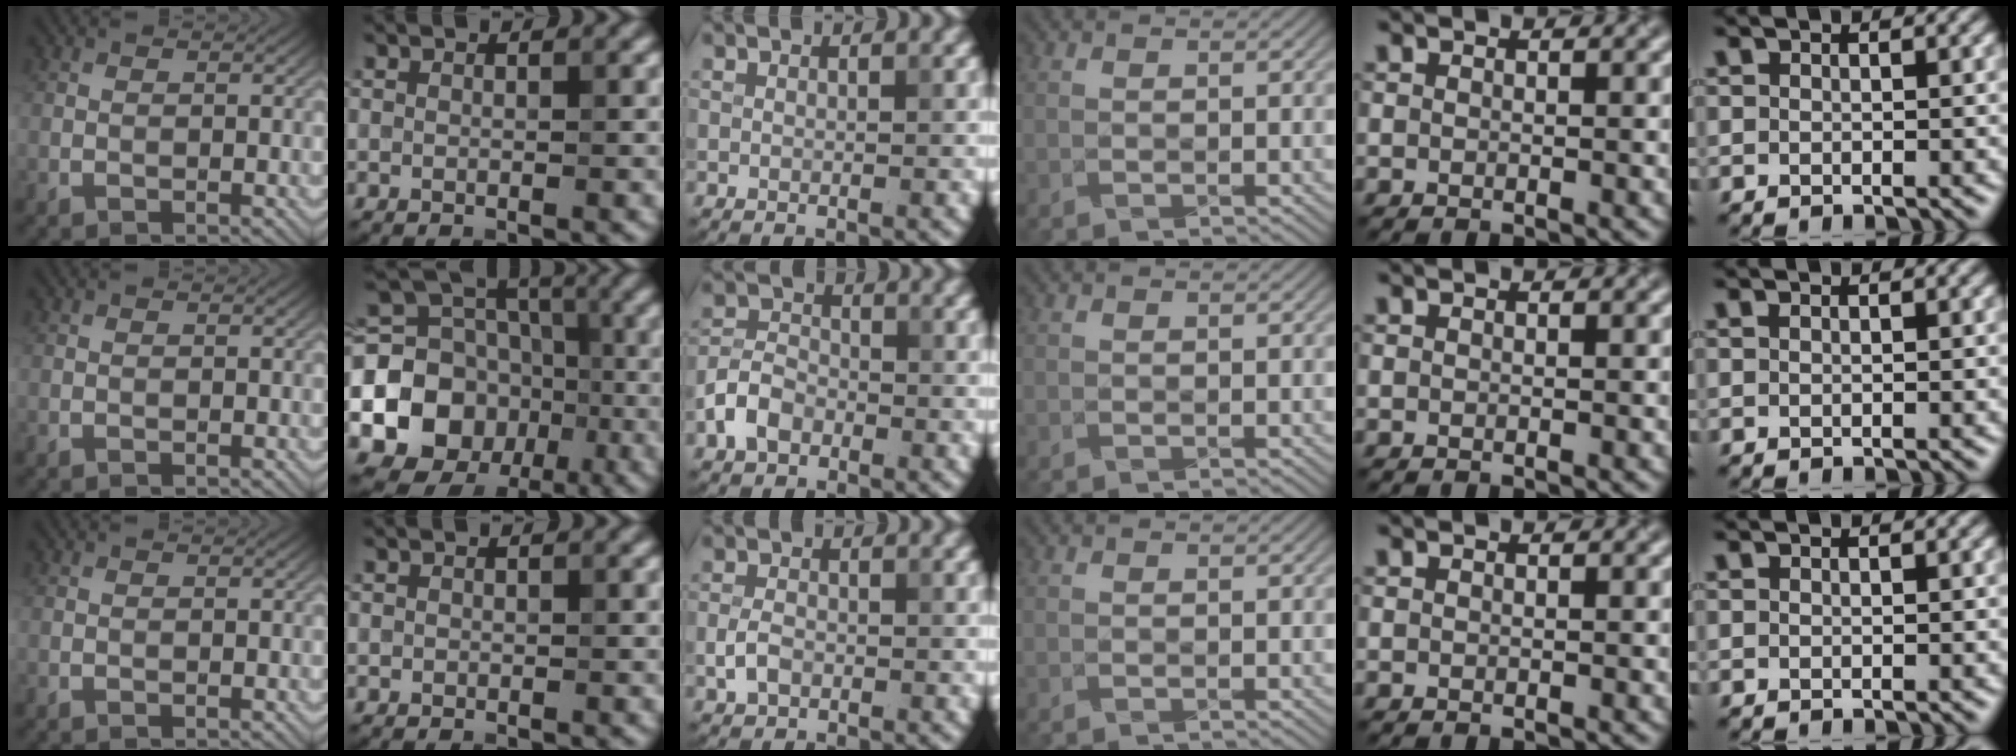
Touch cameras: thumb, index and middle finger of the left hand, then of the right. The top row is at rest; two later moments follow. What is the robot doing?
{"motion": "fold", "object": "envelope"}